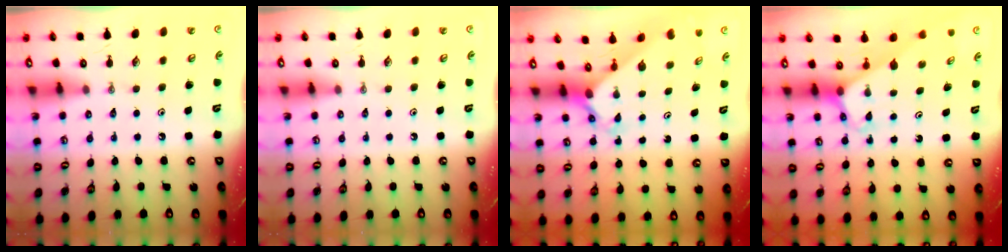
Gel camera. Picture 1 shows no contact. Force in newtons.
{"total": 0.0}
{"total": 2.4, "press": 2.4, "slide": 0.2}
{"total": 3.1, "press": 3.1, "slide": 0.2}